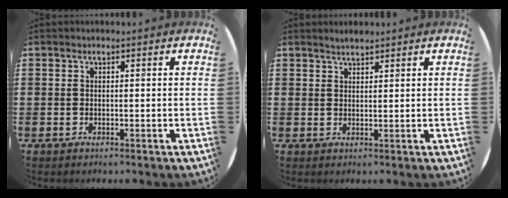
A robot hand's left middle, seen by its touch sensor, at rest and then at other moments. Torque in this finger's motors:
{"motor_torque": [0.18, -0.14, -0.05, 0.00]}